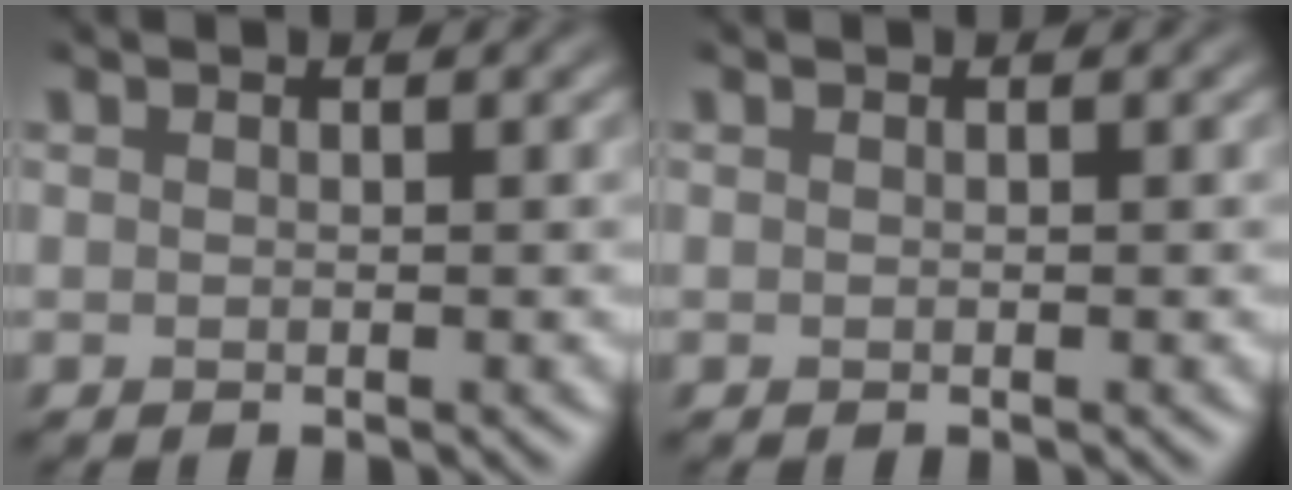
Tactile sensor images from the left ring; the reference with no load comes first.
{"total": 0.0}